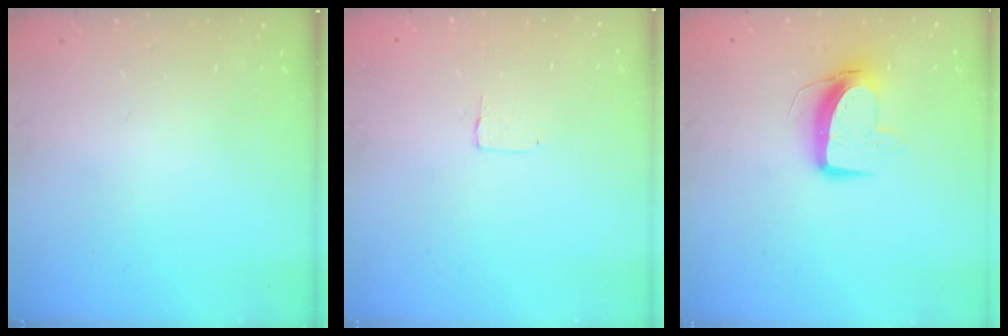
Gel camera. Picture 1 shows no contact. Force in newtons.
{"total": 3.1, "press": 3.1, "slide": 0.2}
{"total": 10.5, "press": 10.4, "slide": 0.9}